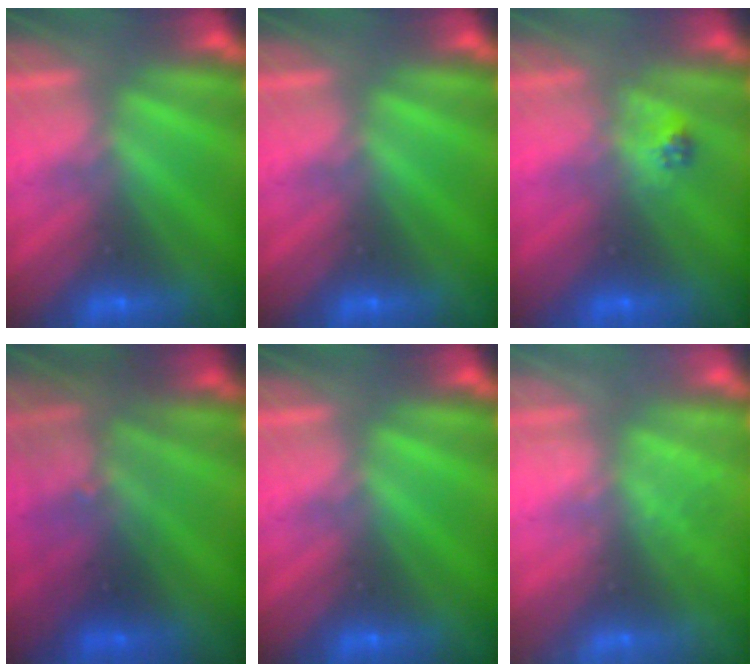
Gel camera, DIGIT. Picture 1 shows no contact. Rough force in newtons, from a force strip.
{"total": 0.0}
{"total": 2.3}
{"total": 3.0}
{"total": 0.0}
{"total": 2.3}